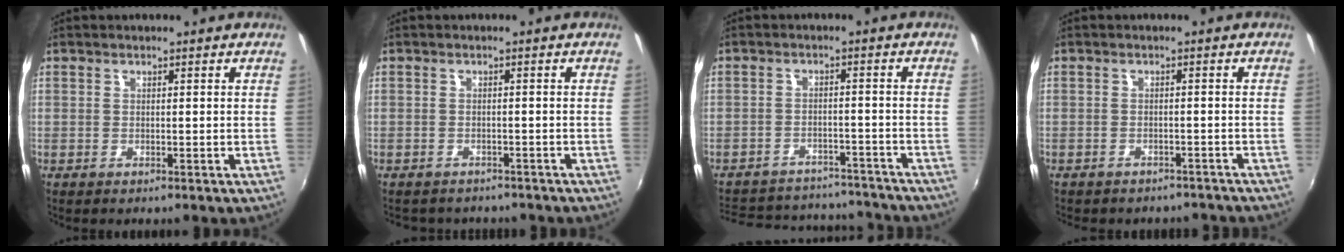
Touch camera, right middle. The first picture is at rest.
{"total": 5.4, "force": [-4.6, 2.3, 1.5], "torque": [-0.034, -0.016, -0.061]}
{"total": 20.1, "force": [-17.1, 8.4, 6.6], "torque": [-0.153, 0.038, -0.210]}
{"total": 7.5, "force": [-6.5, 3.0, 1.9], "torque": [-0.047, -0.009, -0.079]}